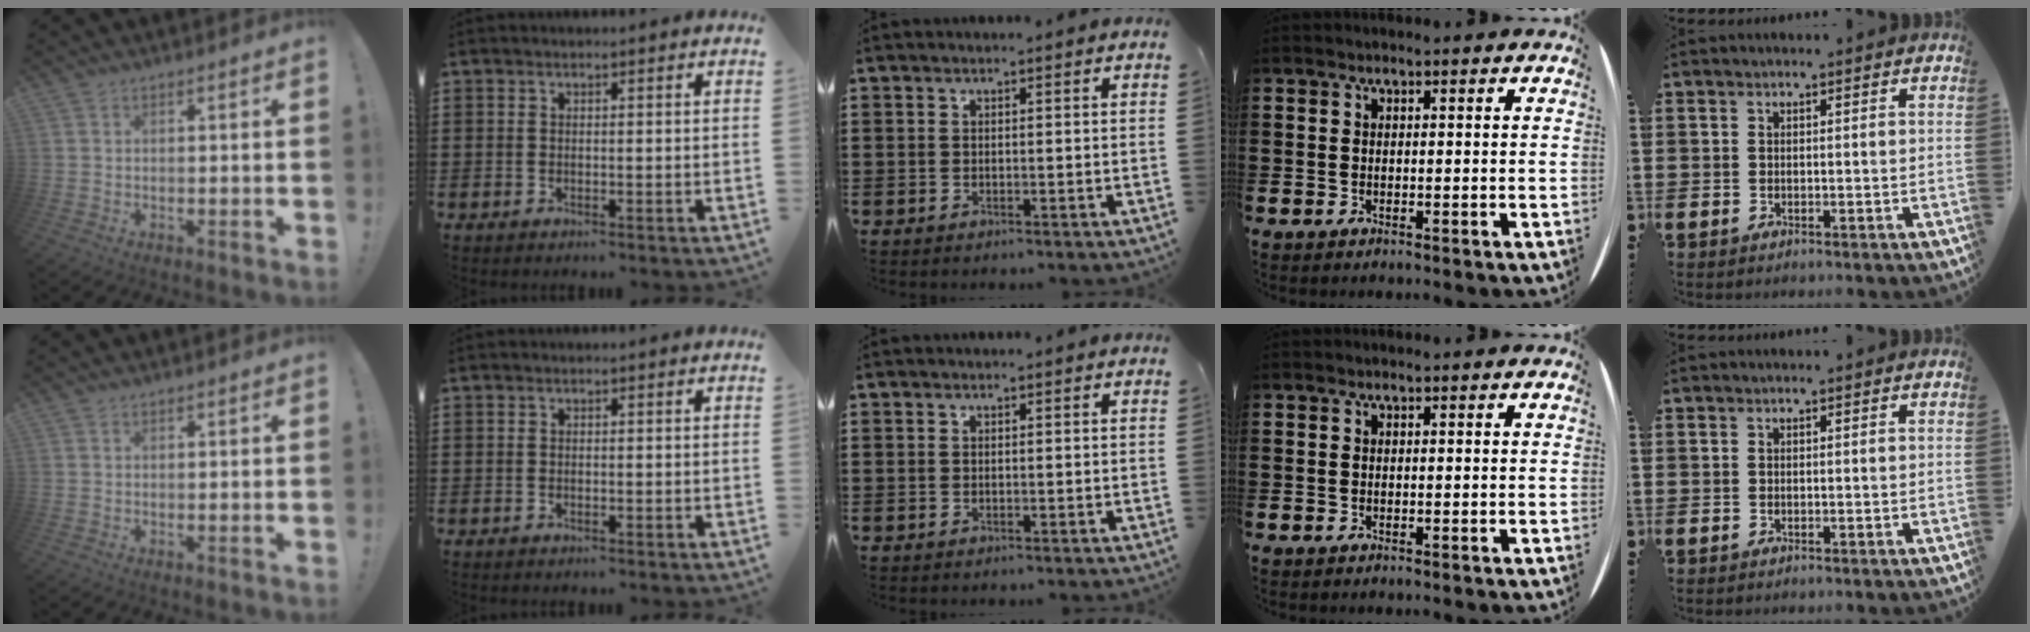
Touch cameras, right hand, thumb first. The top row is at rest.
{}